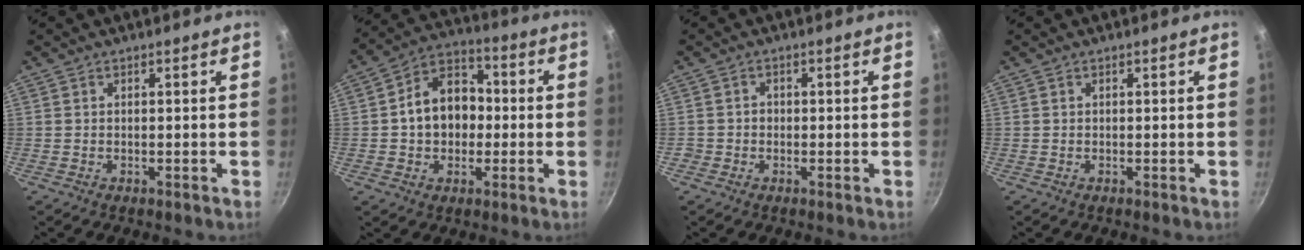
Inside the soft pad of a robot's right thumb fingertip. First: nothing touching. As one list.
[{"total": 12.6, "force": [-0.2, 9.7, 8.1], "torque": [-0.090, 0.030, -0.017]}, {"total": 1.5, "force": [-0.5, 1.4, 0.4], "torque": [0.002, 0.005, -0.009]}, {"total": 0.0}]